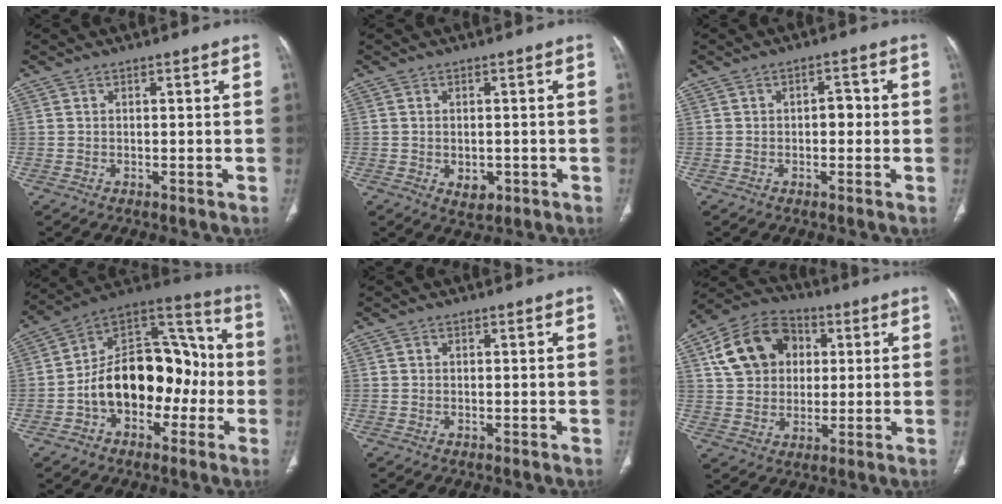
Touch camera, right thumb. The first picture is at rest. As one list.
[{"total": 3.5, "force": [-0.9, 2.4, 2.4], "torque": [-0.024, -0.001, -0.001]}, {"total": 2.9, "force": [-0.1, 2.0, 2.1], "torque": [-0.017, 0.010, -0.005]}, {"total": 20.7, "force": [-3.5, 13.4, 15.4], "torque": [-0.201, 0.063, -0.056]}, {"total": 0.0}, {"total": 14.7, "force": [4.1, 11.6, 8.2], "torque": [-0.122, 0.009, 0.066]}]